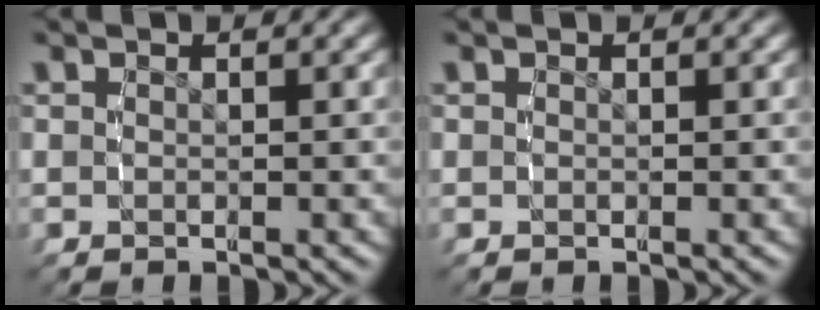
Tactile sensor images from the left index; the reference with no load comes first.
{"total": 0.0}